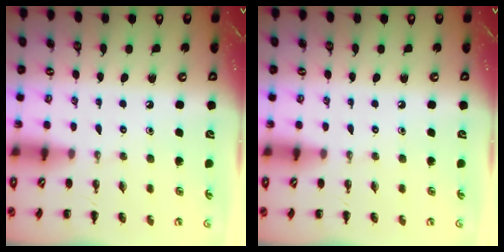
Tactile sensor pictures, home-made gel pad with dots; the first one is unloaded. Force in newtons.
{"total": 0.0}